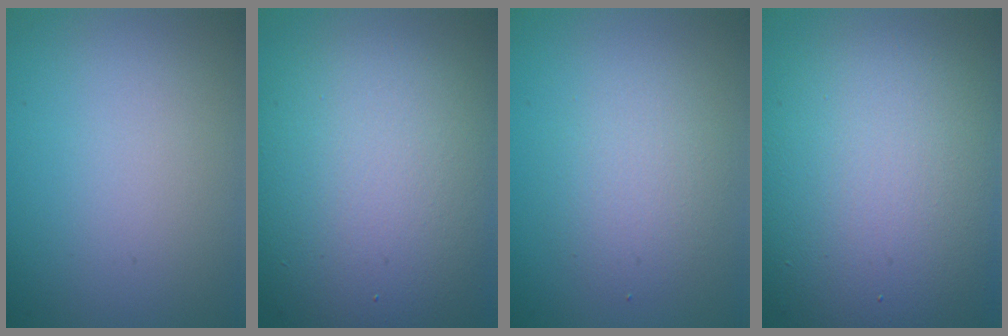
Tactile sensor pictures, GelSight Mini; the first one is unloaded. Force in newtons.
{"total": 11.7, "press": 11.7, "slide": 0.7}
{"total": 2.2, "press": 2.2, "slide": 0.2}
{"total": 12.4, "press": 12.4, "slide": 0.6}